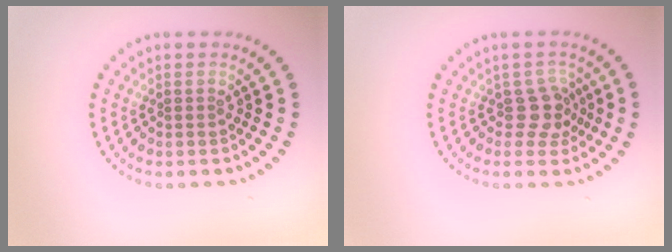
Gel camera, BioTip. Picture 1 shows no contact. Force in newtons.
{"total": 2.4, "press": 2.0, "slide": 1.4}